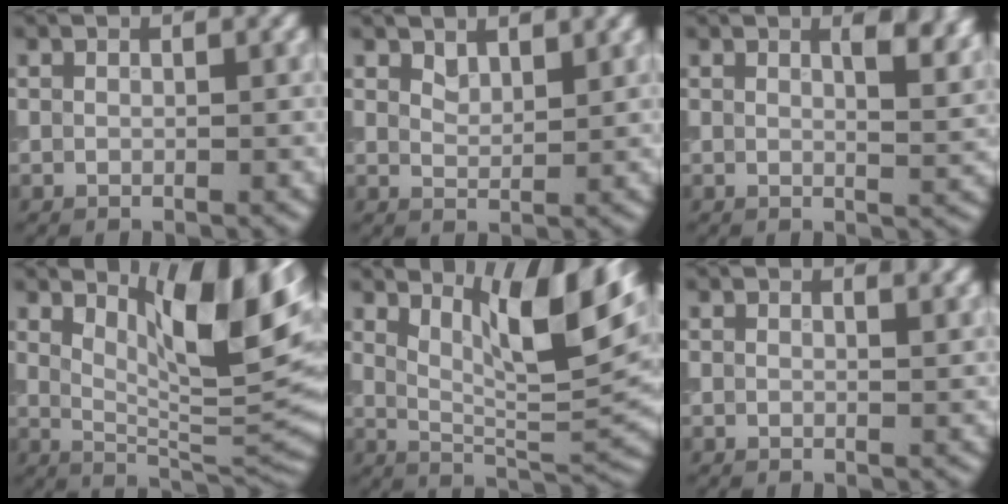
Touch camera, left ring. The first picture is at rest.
{"total": 1.5, "force": [1.4, 0.4, 0.2], "torque": [-0.009, -0.001, 0.030]}
{"total": 4.3, "force": [2.3, 1.6, 3.3], "torque": [-0.024, 0.006, 0.025]}
{"total": 10.6, "force": [4.5, 3.3, 9.0], "torque": [-0.131, 0.002, 0.078]}
{"total": 8.4, "force": [4.5, 2.0, 6.8], "torque": [-0.104, -0.003, 0.080]}
{"total": 1.7, "force": [1.2, 0.5, 1.0], "torque": [-0.007, -0.002, 0.006]}